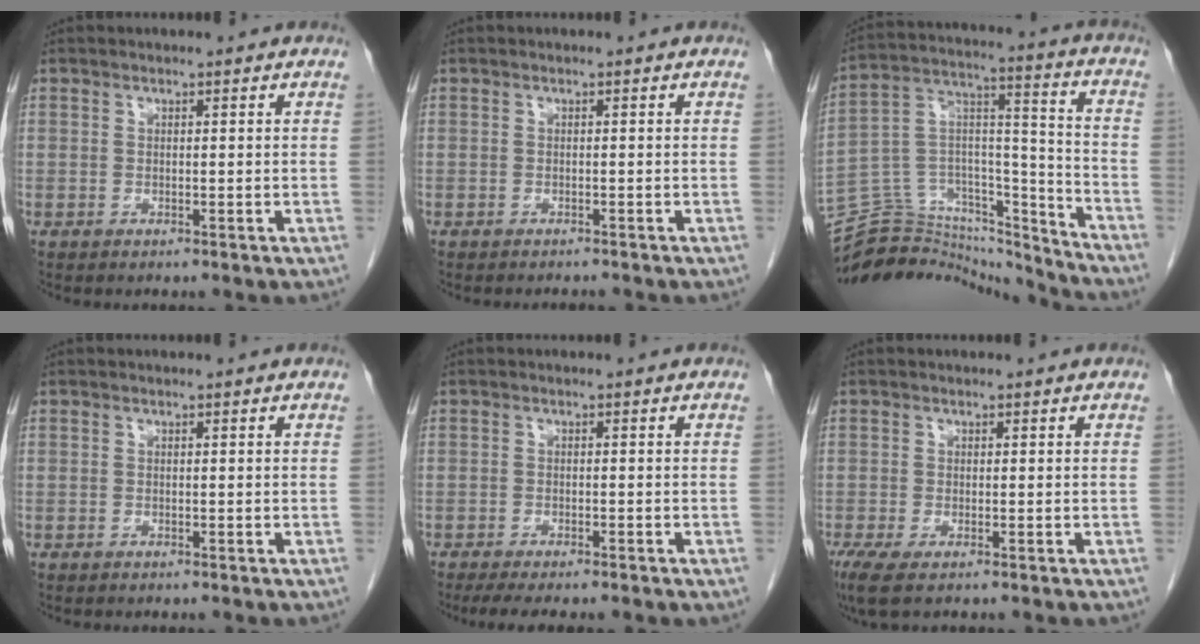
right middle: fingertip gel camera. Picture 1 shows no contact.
{"total": 1.5, "force": [-1.5, -0.1, 0.3], "torque": [-0.008, -0.007, -0.017]}
{"total": 22.6, "force": [-21.4, 5.5, 4.6], "torque": [-0.110, 0.050, -0.339]}
{"total": 0.0}
{"total": 7.2, "force": [-5.7, 1.4, 4.2], "torque": [-0.057, -0.012, -0.080]}
{"total": 3.7, "force": [-2.4, 0.7, 2.8], "torque": [-0.055, -0.016, -0.039]}